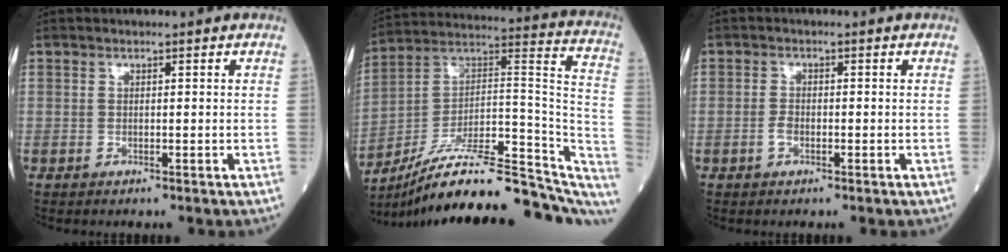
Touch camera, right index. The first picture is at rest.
{"total": 27.2, "force": [-22.4, 6.1, 14.1], "torque": [-0.163, 0.032, -0.336]}
{"total": 1.7, "force": [-0.6, 0.9, 1.3], "torque": [-0.025, 0.003, -0.011]}